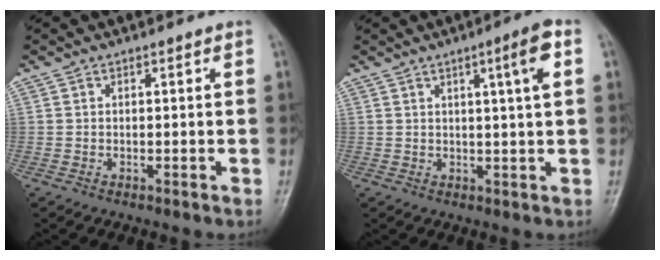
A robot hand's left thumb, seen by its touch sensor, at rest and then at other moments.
{"total": 5.6, "force": [1.9, 0.0, 5.3], "torque": [-0.082, -0.001, 0.029]}